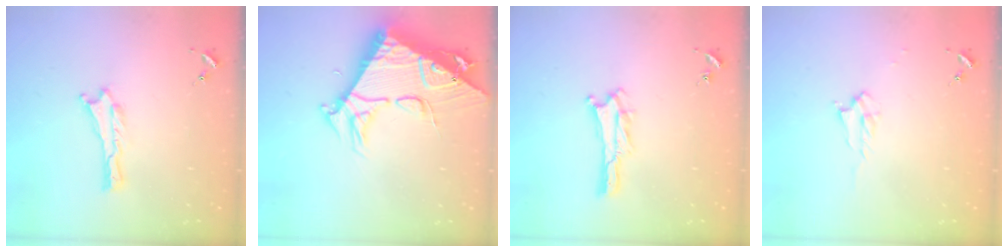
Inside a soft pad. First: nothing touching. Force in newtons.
{"total": 10.8, "press": 10.8, "slide": 0.9}
{"total": 1.3, "press": 1.3, "slide": 0.4}
{"total": 1.7, "press": 1.6, "slide": 0.2}